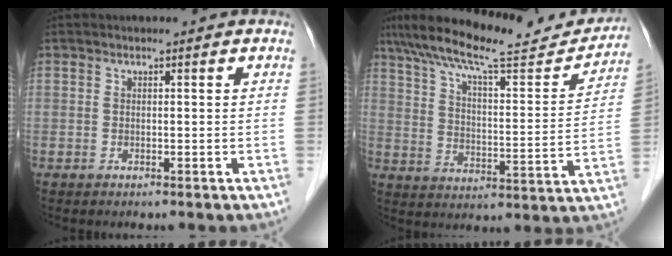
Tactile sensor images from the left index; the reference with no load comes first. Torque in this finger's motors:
{"motor_torque": [0.95, -1.18, 0.28, 0.06]}